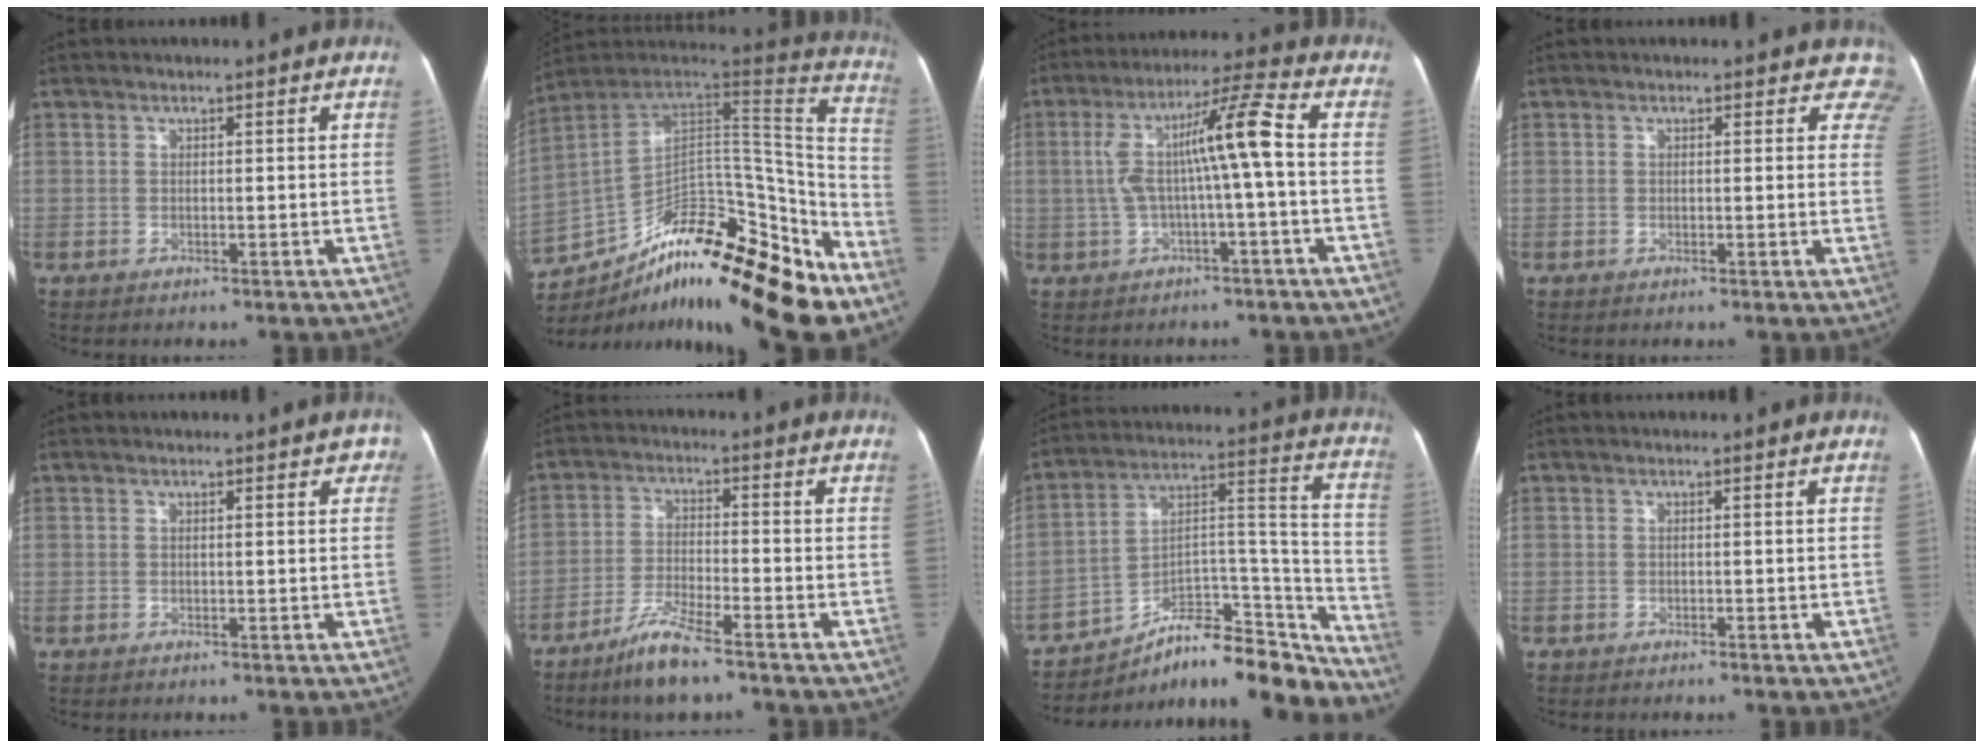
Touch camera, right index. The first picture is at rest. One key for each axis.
{"total": 24.5, "fx": -16.5, "fy": 7.3, "fz": 16.5, "tx": -0.197, "ty": 0.048, "tz": -0.254}
{"total": 9.7, "fx": -0.2, "fy": -0.3, "fz": 9.7, "tx": -0.176, "ty": 0.034, "tz": -0.001}
{"total": 3.3, "fx": 2.6, "fy": 2.0, "fz": 0.2, "tx": 0.028, "ty": -0.008, "tz": -0.001}
{"total": 1.8, "fx": 0.7, "fy": 1.0, "fz": 1.3, "tx": 0.000, "ty": 0.012, "tz": 0.001}
{"total": 7.2, "fx": -5.5, "fy": 0.6, "fz": 4.6, "tx": -0.102, "ty": -0.017, "tz": -0.104}
{"total": 19.4, "fx": -16.8, "fy": 5.2, "fz": 8.1, "tx": -0.081, "ty": 0.073, "tz": -0.253}
{"total": 0.6, "fx": -0.5, "fy": 0.1, "fz": 0.3, "tx": -0.007, "ty": -0.001, "tz": -0.009}